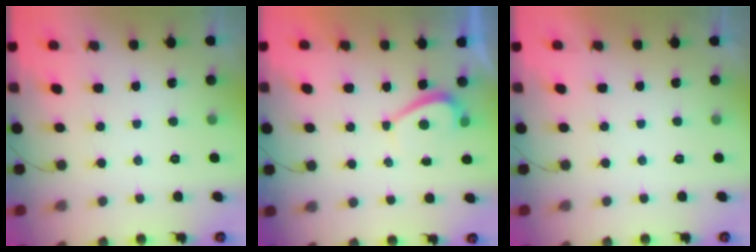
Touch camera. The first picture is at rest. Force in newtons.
{"total": 1.8, "press": 1.7, "slide": 0.6}
{"total": 2.3, "press": 2.3, "slide": 0.4}